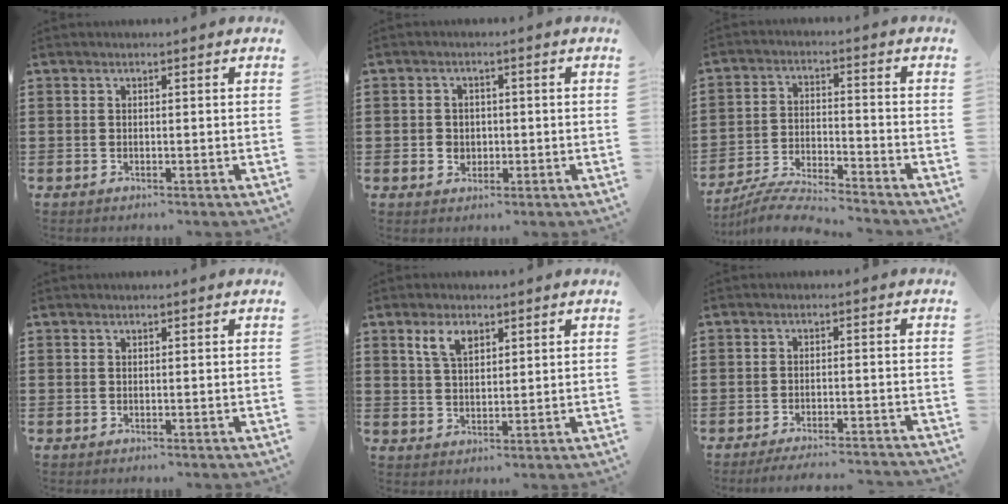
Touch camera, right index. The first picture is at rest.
{"total": 2.3, "force": [-0.2, 2.1, 0.8], "torque": [-0.025, 0.005, -0.008]}
{"total": 6.3, "force": [-6.1, 0.0, 1.6], "torque": [-0.038, -0.003, -0.118]}
{"total": 0.0}
{"total": 4.2, "force": [2.4, 2.1, 2.6], "torque": [-0.053, 0.006, 0.042]}
{"total": 3.1, "force": [-2.8, -0.3, 1.1], "torque": [-0.020, -0.005, -0.055]}